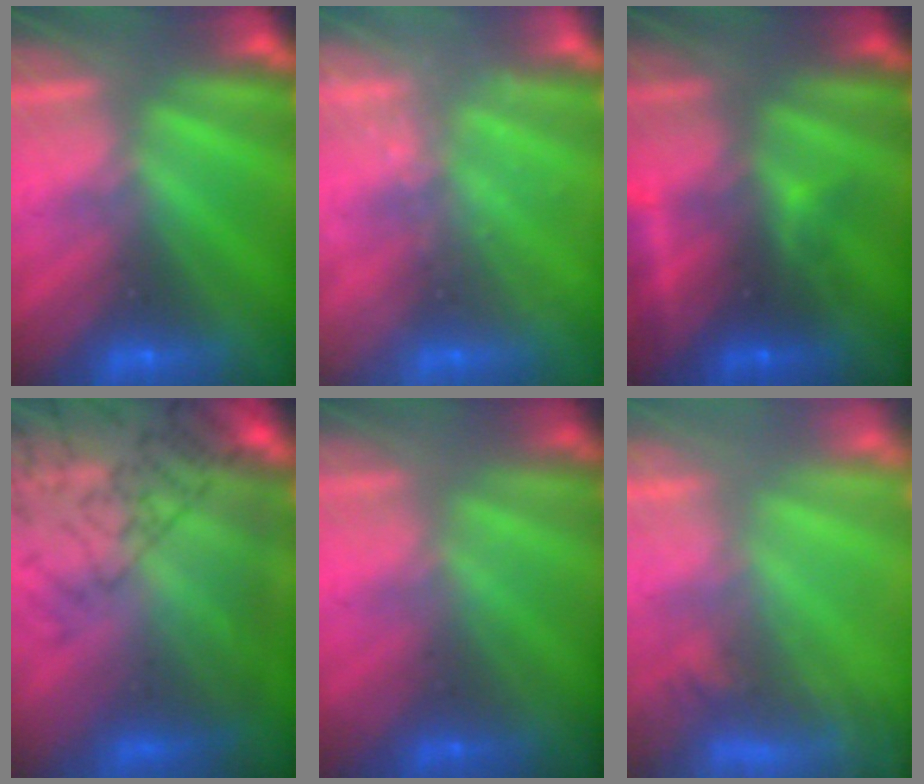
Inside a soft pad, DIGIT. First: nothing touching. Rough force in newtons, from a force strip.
{"total": 2.1}
{"total": 2.5}
{"total": 7.6}
{"total": 1.3}
{"total": 6.9}